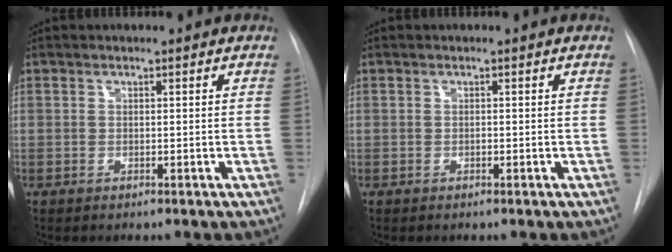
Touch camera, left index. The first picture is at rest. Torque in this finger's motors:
{"motor_torque": [0.04, 0.00, -0.03, -0.01]}